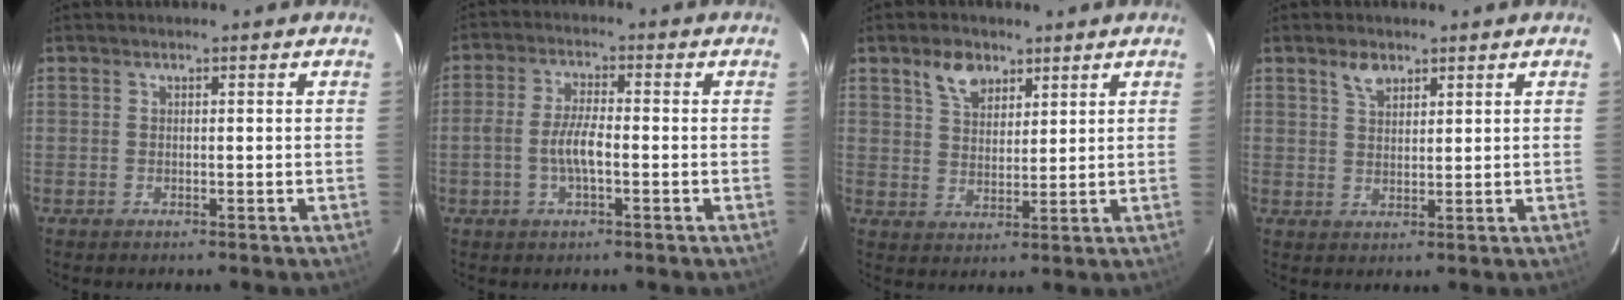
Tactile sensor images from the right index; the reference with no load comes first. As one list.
[{"total": 5.6, "force": [-1.5, 1.7, 5.1], "torque": [-0.107, 0.006, -0.029]}, {"total": 6.2, "force": [3.8, 3.6, 3.2], "torque": [-0.051, 0.011, 0.072]}, {"total": 3.5, "force": [2.3, 1.9, 1.8], "torque": [-0.030, 0.008, 0.044]}]